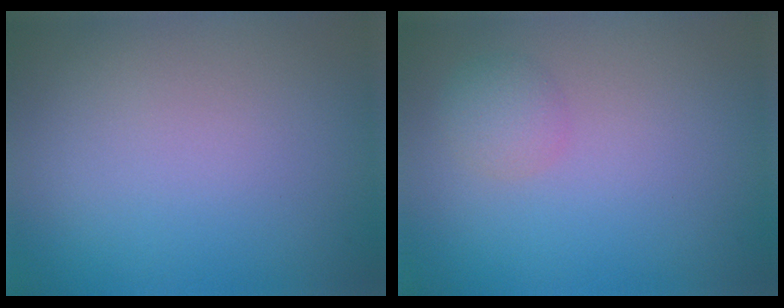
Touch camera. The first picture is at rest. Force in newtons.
{"total": 1.9, "press": 1.8, "slide": 0.1}